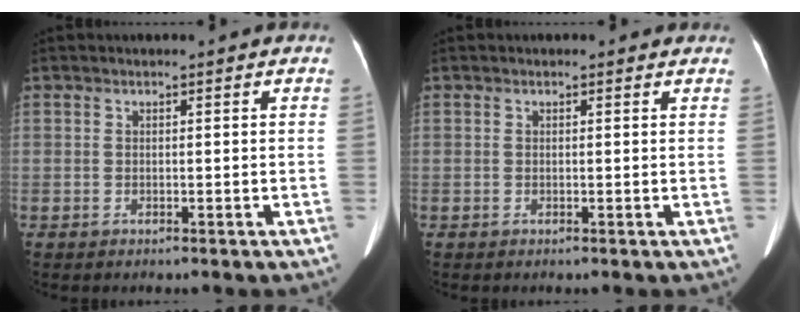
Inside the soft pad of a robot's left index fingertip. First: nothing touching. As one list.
[{"total": 0.7, "force": [0.4, 0.5, 0.0], "torque": [-0.005, -0.007, -0.004]}]